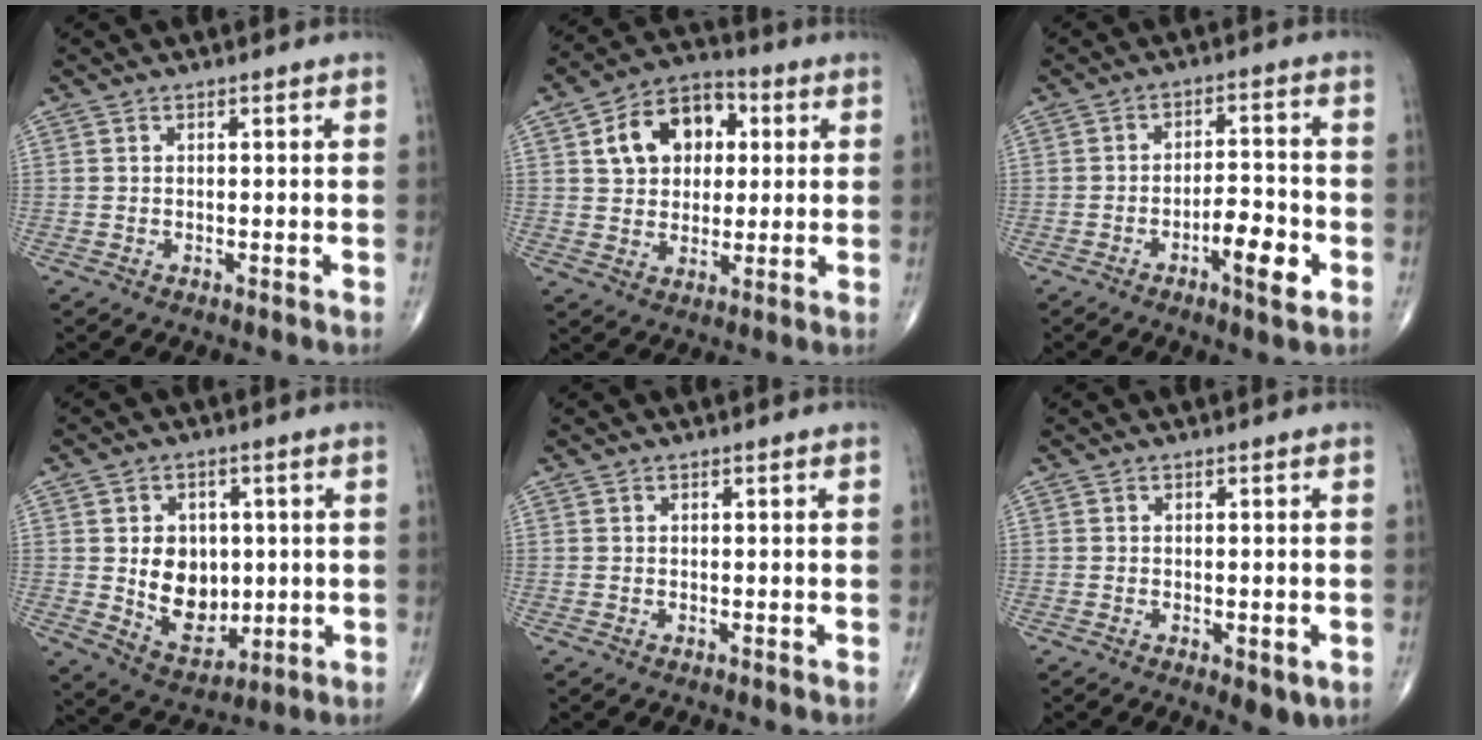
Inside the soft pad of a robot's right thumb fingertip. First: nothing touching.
{"total": 13.0, "force": [3.5, 9.4, 8.3], "torque": [-0.101, 0.008, 0.051]}
{"total": 7.6, "force": [-3.2, 2.3, 6.6], "torque": [-0.095, 0.020, -0.050]}
{"total": 11.4, "force": [0.3, 8.5, 7.5], "torque": [-0.072, -0.010, 0.024]}
{"total": 0.0}
{"total": 3.6, "force": [-1.2, 1.5, 3.1], "torque": [-0.032, -0.003, -0.008]}